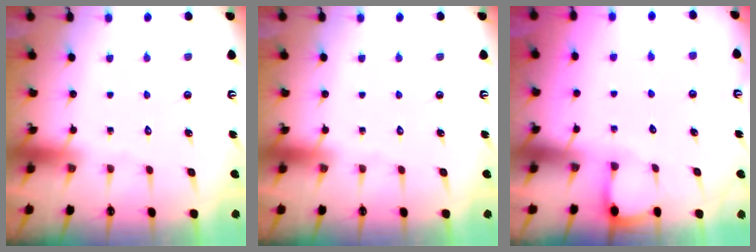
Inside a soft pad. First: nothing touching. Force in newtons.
{"total": 0.0}
{"total": 2.5, "press": 2.4, "slide": 0.4}